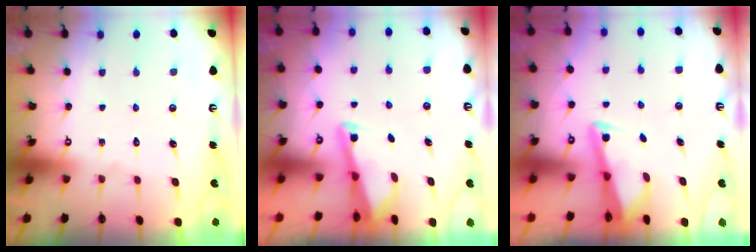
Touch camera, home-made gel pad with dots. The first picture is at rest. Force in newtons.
{"total": 2.5, "press": 2.5, "slide": 0.1}
{"total": 2.9, "press": 2.9, "slide": 0.3}